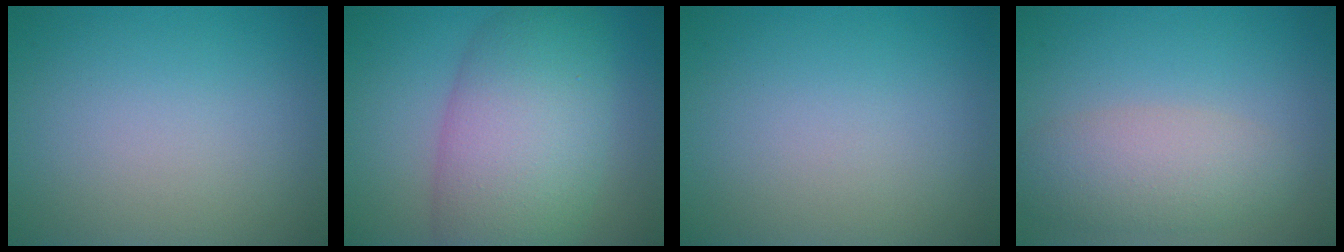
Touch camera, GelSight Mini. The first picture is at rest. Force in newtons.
{"total": 9.9, "press": 9.9, "slide": 0.4}
{"total": 0.0}
{"total": 4.1, "press": 4.1, "slide": 0.2}